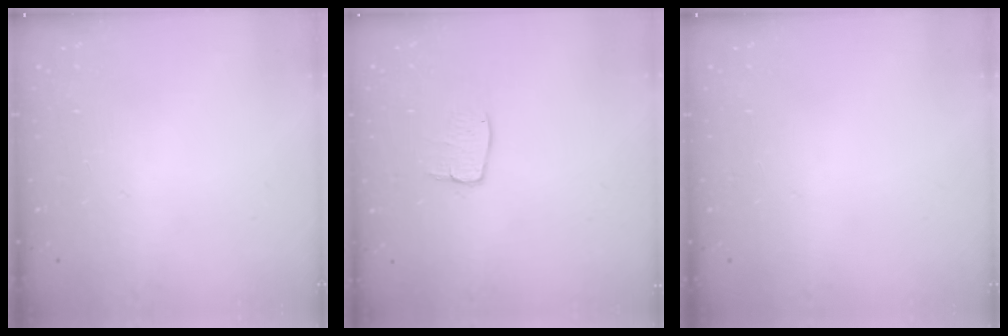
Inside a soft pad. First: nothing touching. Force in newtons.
{"total": 6.3, "press": 6.3, "slide": 0.2}
{"total": 0.0}